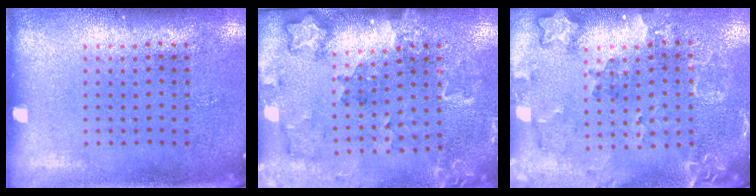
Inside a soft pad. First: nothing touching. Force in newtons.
{"total": 1.8, "press": 1.8, "slide": 0.2}
{"total": 2.0, "press": 1.9, "slide": 0.7}